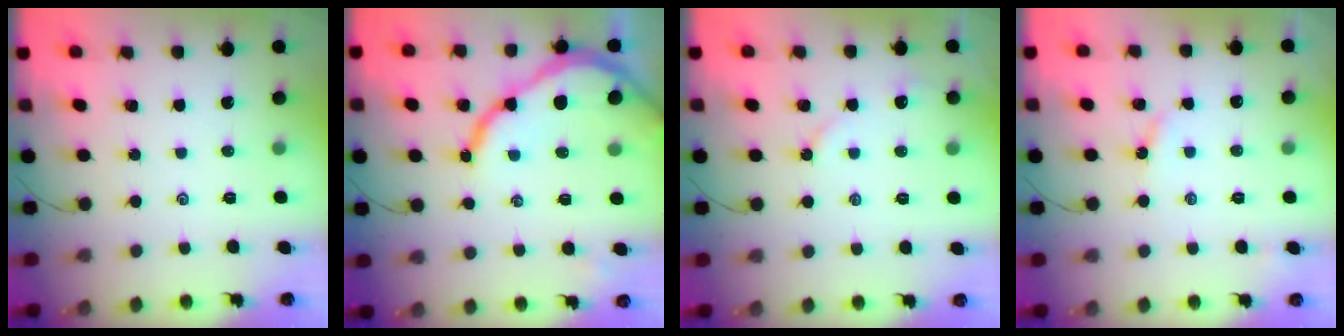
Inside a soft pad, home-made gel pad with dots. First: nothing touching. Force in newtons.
{"total": 11.8, "press": 11.7, "slide": 1.5}
{"total": 5.1, "press": 5.1, "slide": 0.4}
{"total": 3.2, "press": 3.2, "slide": 0.3}